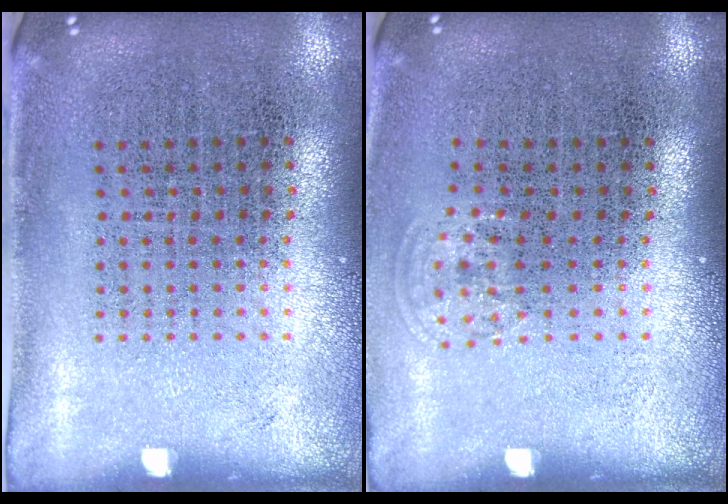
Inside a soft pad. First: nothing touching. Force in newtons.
{"total": 0.8, "press": 0.6, "slide": 0.5}